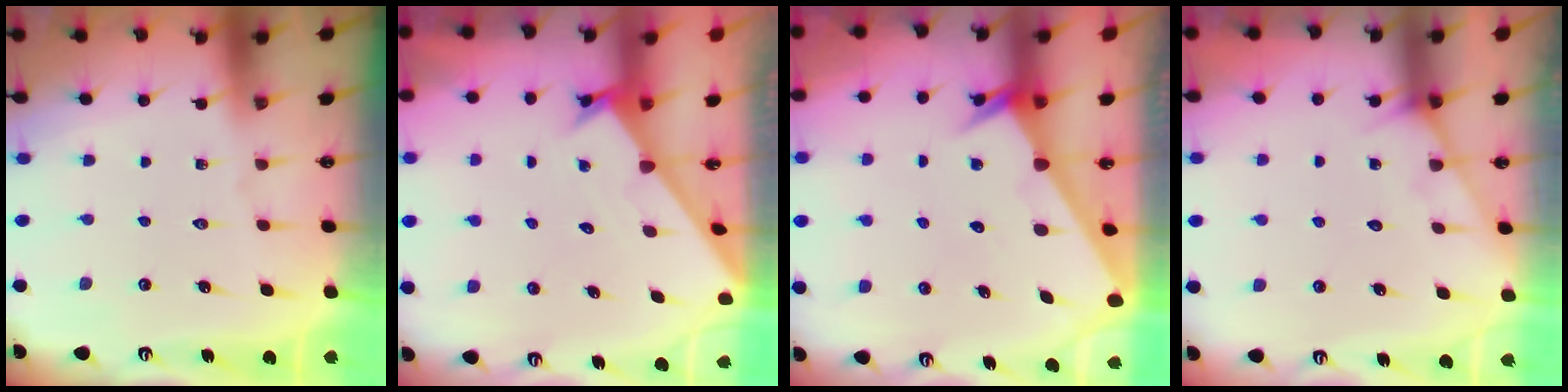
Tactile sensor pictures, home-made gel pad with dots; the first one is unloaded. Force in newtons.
{"total": 1.6, "press": 1.6, "slide": 0.1}
{"total": 2.5, "press": 2.5, "slide": 0.1}
{"total": 5.2, "press": 5.2, "slide": 0.5}